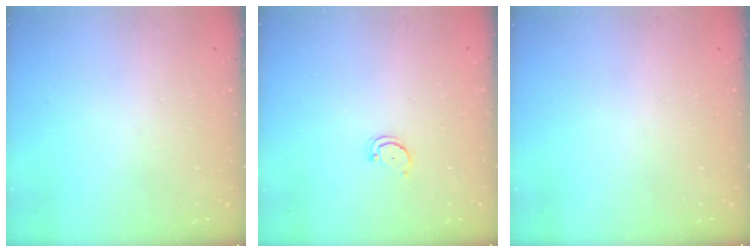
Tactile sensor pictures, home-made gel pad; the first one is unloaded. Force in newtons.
{"total": 2.3, "press": 2.3, "slide": 0.2}
{"total": 0.0}